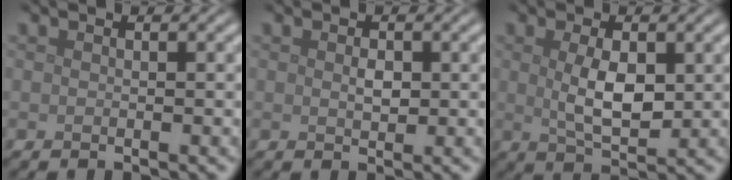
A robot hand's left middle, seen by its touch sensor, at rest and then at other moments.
{"total": 1.1, "force": [0.1, 0.7, 0.9], "torque": [-0.018, -0.002, 0.004]}
{"total": 4.1, "force": [0.5, 2.0, 3.6], "torque": [-0.076, -0.004, 0.015]}